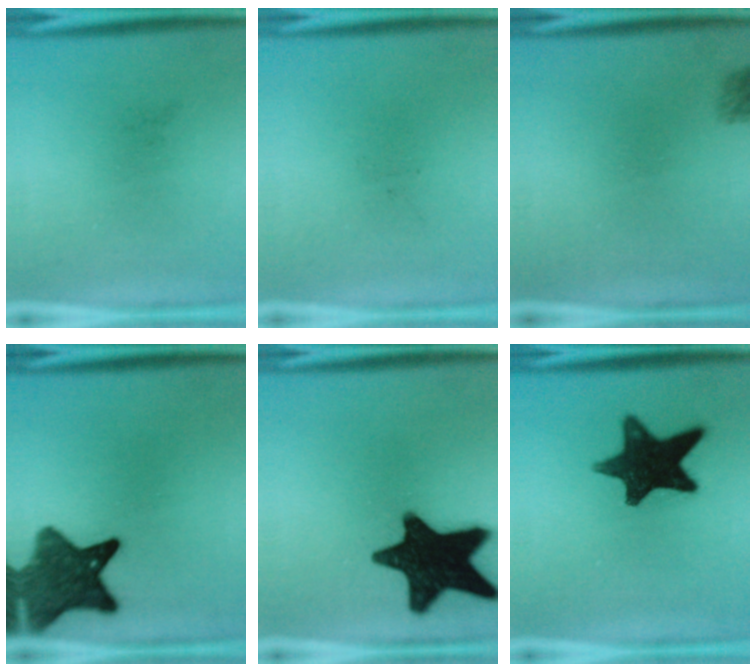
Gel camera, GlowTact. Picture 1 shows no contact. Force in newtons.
{"total": 0.0}
{"total": 1.6}
{"total": 10.5}
{"total": 19.5}
{"total": 14.8}